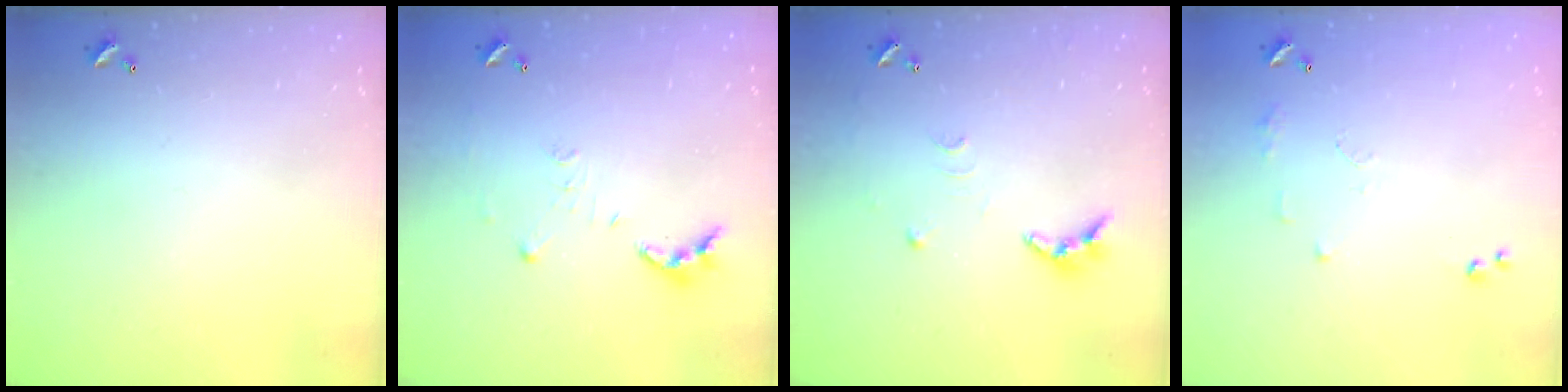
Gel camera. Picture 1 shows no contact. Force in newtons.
{"total": 7.0, "press": 7.0, "slide": 0.5}
{"total": 9.0, "press": 9.0, "slide": 0.5}
{"total": 8.3, "press": 8.3, "slide": 0.8}